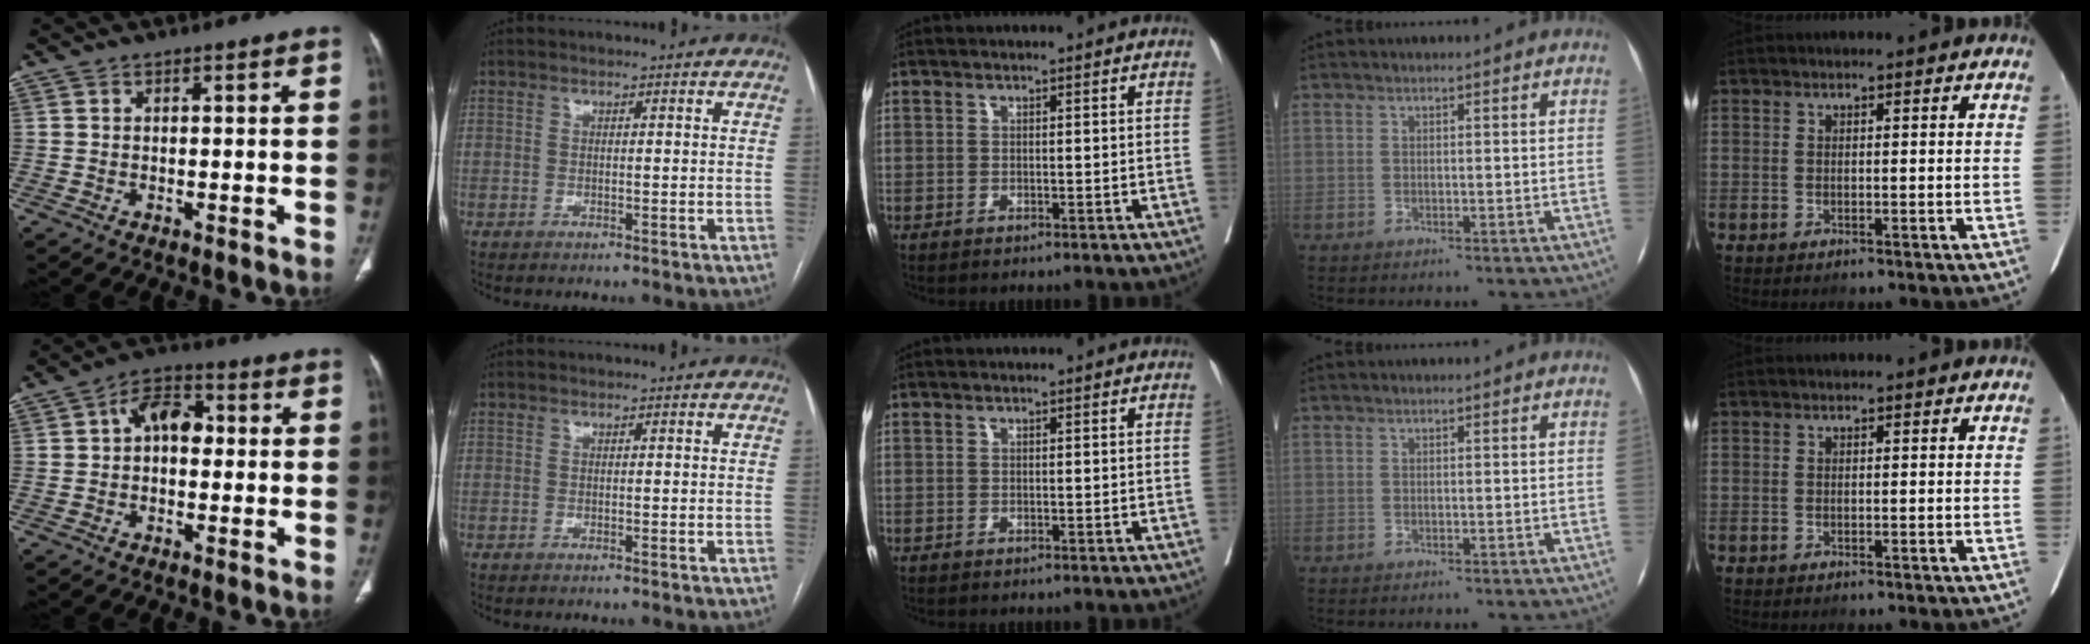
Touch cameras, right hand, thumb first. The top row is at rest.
{"thumb": {"total": 7.2, "force": [0.5, 4.8, 5.4], "torque": [-0.066, 0.026, -0.003]}}